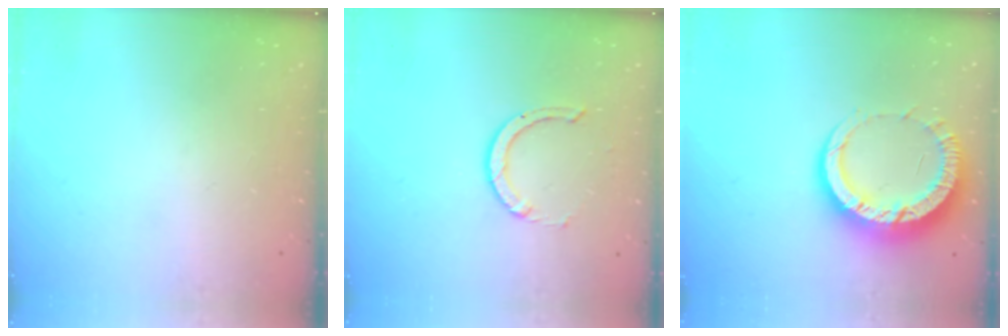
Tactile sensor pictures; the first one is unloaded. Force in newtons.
{"total": 3.0, "press": 3.0, "slide": 0.3}
{"total": 12.4, "press": 12.4, "slide": 1.2}